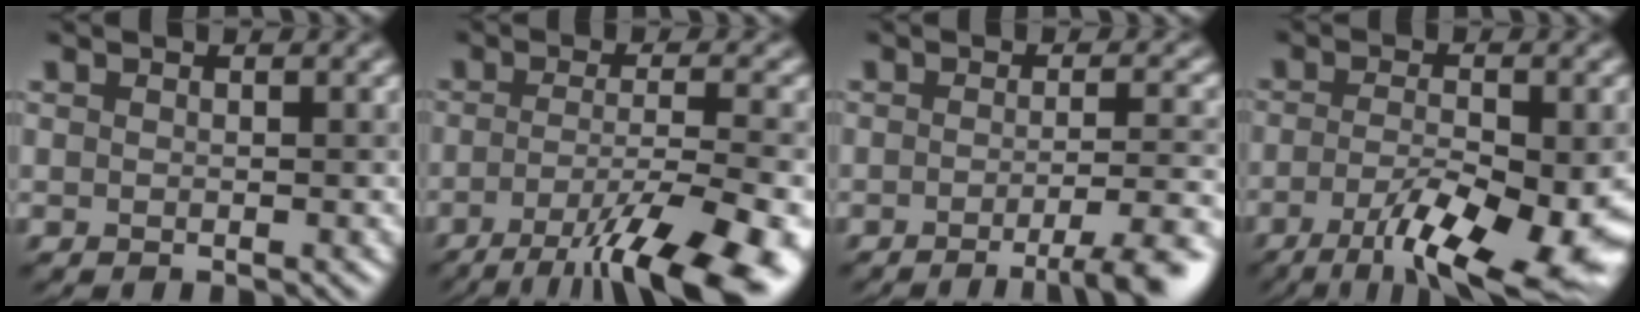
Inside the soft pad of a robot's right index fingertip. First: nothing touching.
{"total": 12.1, "force": [-6.9, 2.8, 9.6], "torque": [-0.154, -0.010, -0.104]}
{"total": 6.0, "force": [-3.1, 1.2, 5.0], "torque": [-0.064, -0.002, -0.044]}
{"total": 10.5, "force": [-5.0, 2.8, 8.8], "torque": [-0.151, -0.021, -0.078]}